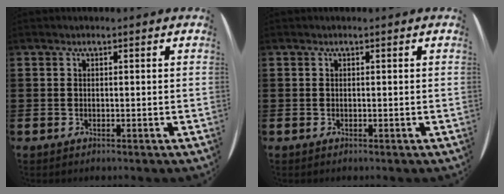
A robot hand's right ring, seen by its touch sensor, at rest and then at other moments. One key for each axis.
{"total": 0.0}